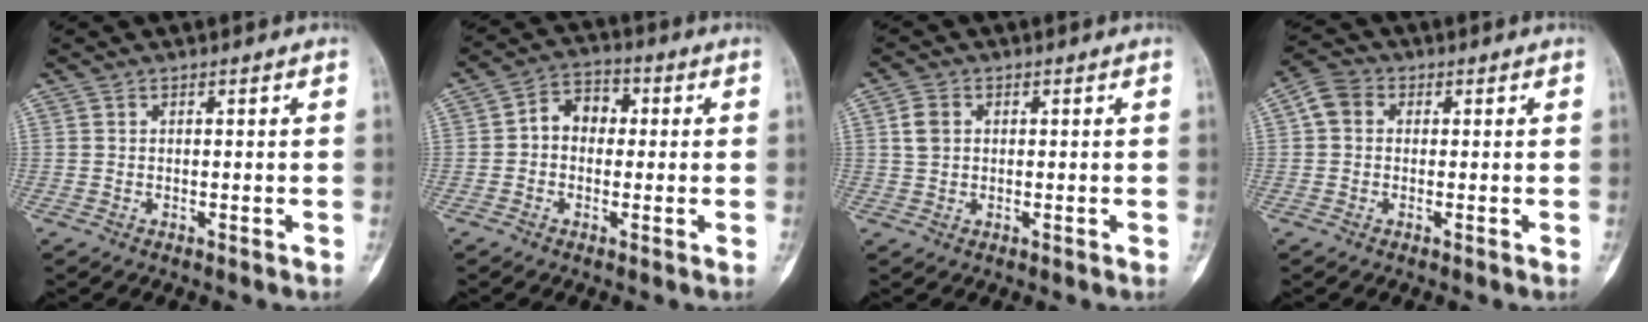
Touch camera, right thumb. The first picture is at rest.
{"total": 6.5, "force": [0.2, 5.0, 4.2], "torque": [-0.043, 0.023, -0.008]}
{"total": 3.2, "force": [0.6, 2.5, 1.9], "torque": [-0.033, 0.004, 0.007]}
{"total": 4.3, "force": [0.3, 3.6, 2.3], "torque": [-0.036, 0.011, -0.005]}